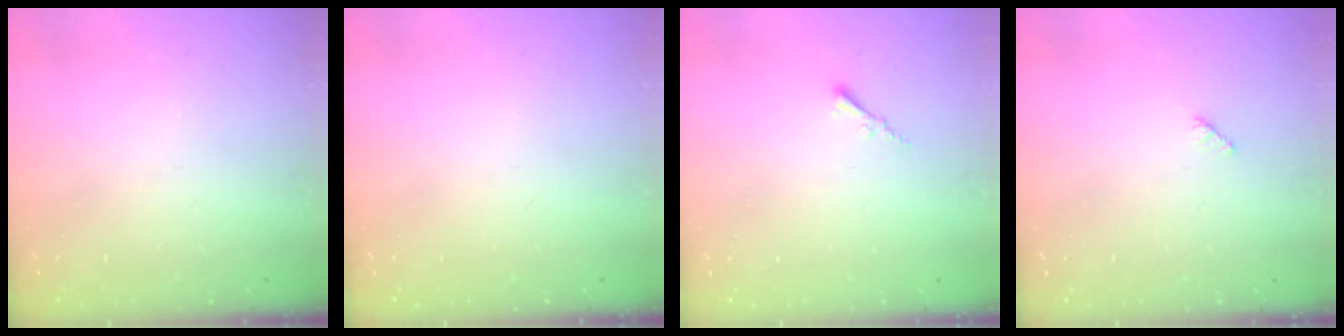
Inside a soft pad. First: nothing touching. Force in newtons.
{"total": 0.0}
{"total": 1.5, "press": 1.5, "slide": 0.4}
{"total": 1.9, "press": 1.9, "slide": 0.3}